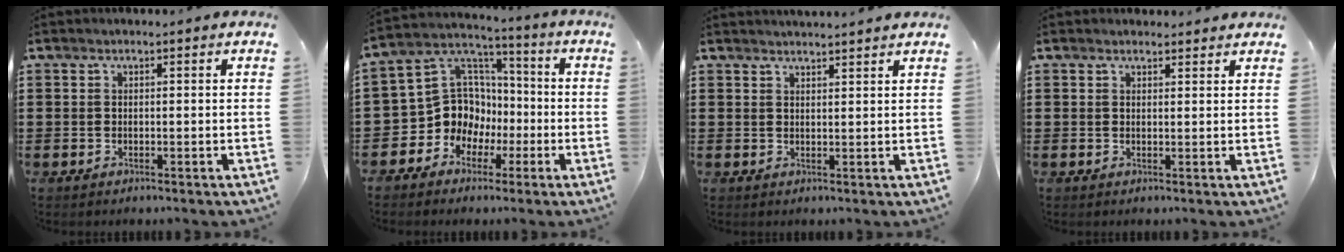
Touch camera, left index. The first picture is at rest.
{"total": 10.5, "force": [-2.8, 9.6, 3.1], "torque": [-0.110, 0.001, -0.049]}
{"total": 1.8, "force": [1.8, 0.0, -0.1], "torque": [-0.003, -0.003, 0.035]}
{"total": 1.4, "force": [1.4, 0.4, 0.1], "torque": [-0.006, 0.003, 0.027]}